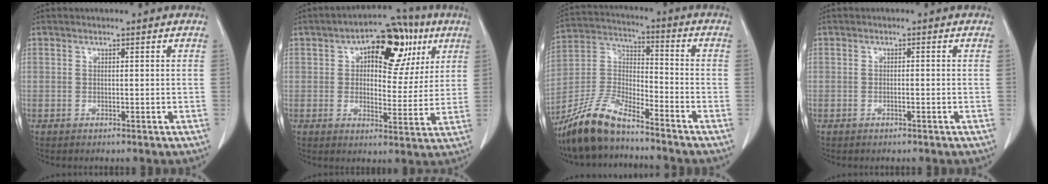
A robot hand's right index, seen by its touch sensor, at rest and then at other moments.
{"total": 13.7, "force": [5.5, 7.0, 10.4], "torque": [-0.129, 0.034, 0.075]}
{"total": 11.9, "force": [-9.8, 2.5, 6.3], "torque": [-0.137, 0.001, -0.193]}
{"total": 0.8, "force": [-0.4, 0.0, 0.7], "torque": [-0.013, 0.001, -0.006]}